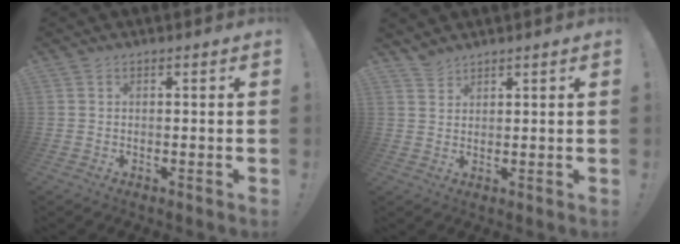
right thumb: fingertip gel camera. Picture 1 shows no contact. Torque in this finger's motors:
{"motor_torque": [-0.27, -0.17, -0.20, -0.15, 0.05]}